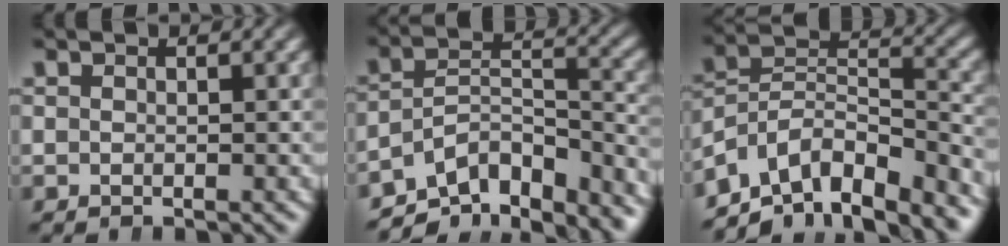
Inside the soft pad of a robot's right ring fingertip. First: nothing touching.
{"total": 14.0, "force": [-9.6, 7.7, 6.6], "torque": [-0.091, -0.041, -0.143]}
{"total": 13.4, "force": [-7.7, 8.5, 7.0], "torque": [-0.107, -0.034, -0.120]}